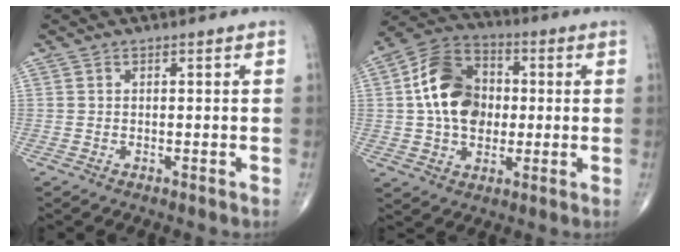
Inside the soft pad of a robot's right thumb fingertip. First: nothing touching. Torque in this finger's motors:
{"motor_torque": [-0.40, 1.31, 1.45, 0.43, 0.43]}